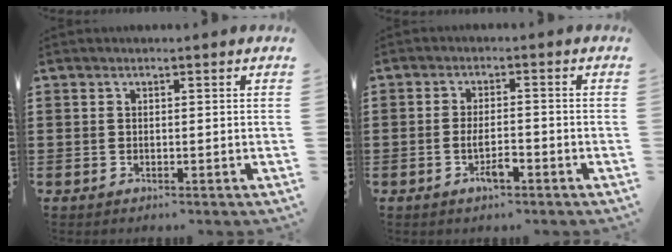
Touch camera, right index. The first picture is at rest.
{"total": 3.6, "force": [-1.7, 1.1, 3.0], "torque": [-0.058, 0.002, -0.032]}